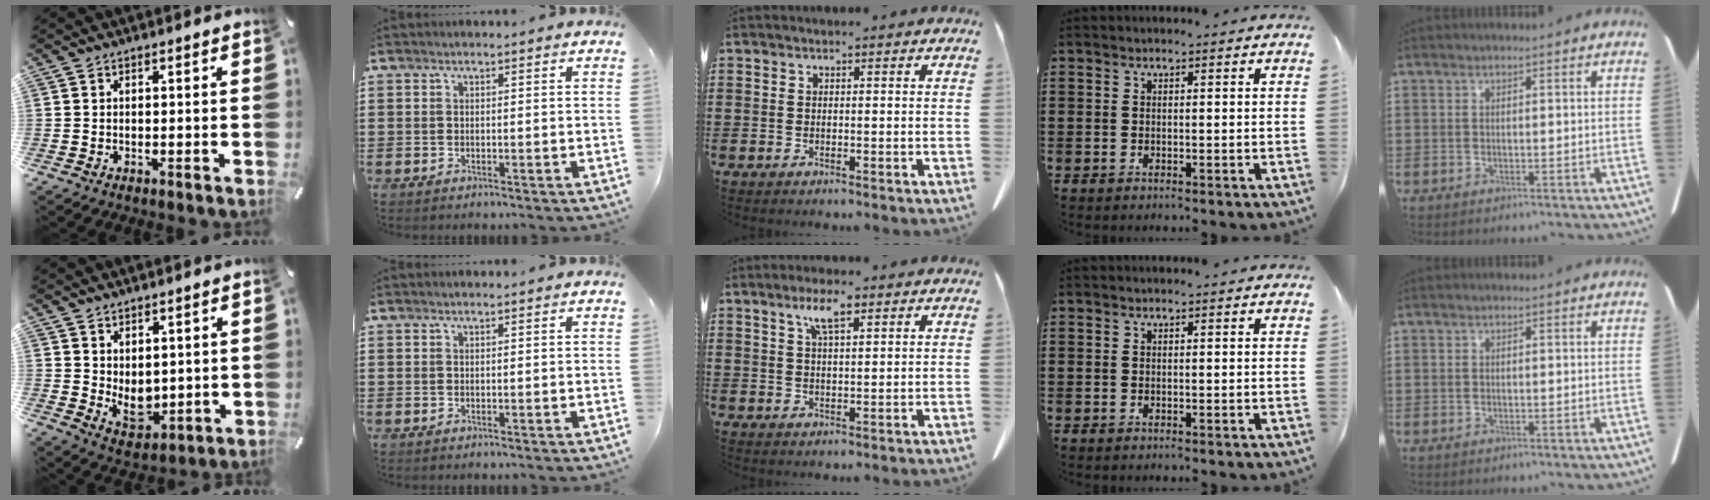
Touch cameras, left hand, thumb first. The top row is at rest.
{"thumb": {"total": 6.8, "force": [1.6, 5.4, 3.8], "torque": [-0.046, -0.018, 0.036]}, "middle": {"total": 5.2, "force": [3.0, 1.3, 4.0], "torque": [-0.079, 0.005, 0.049]}}